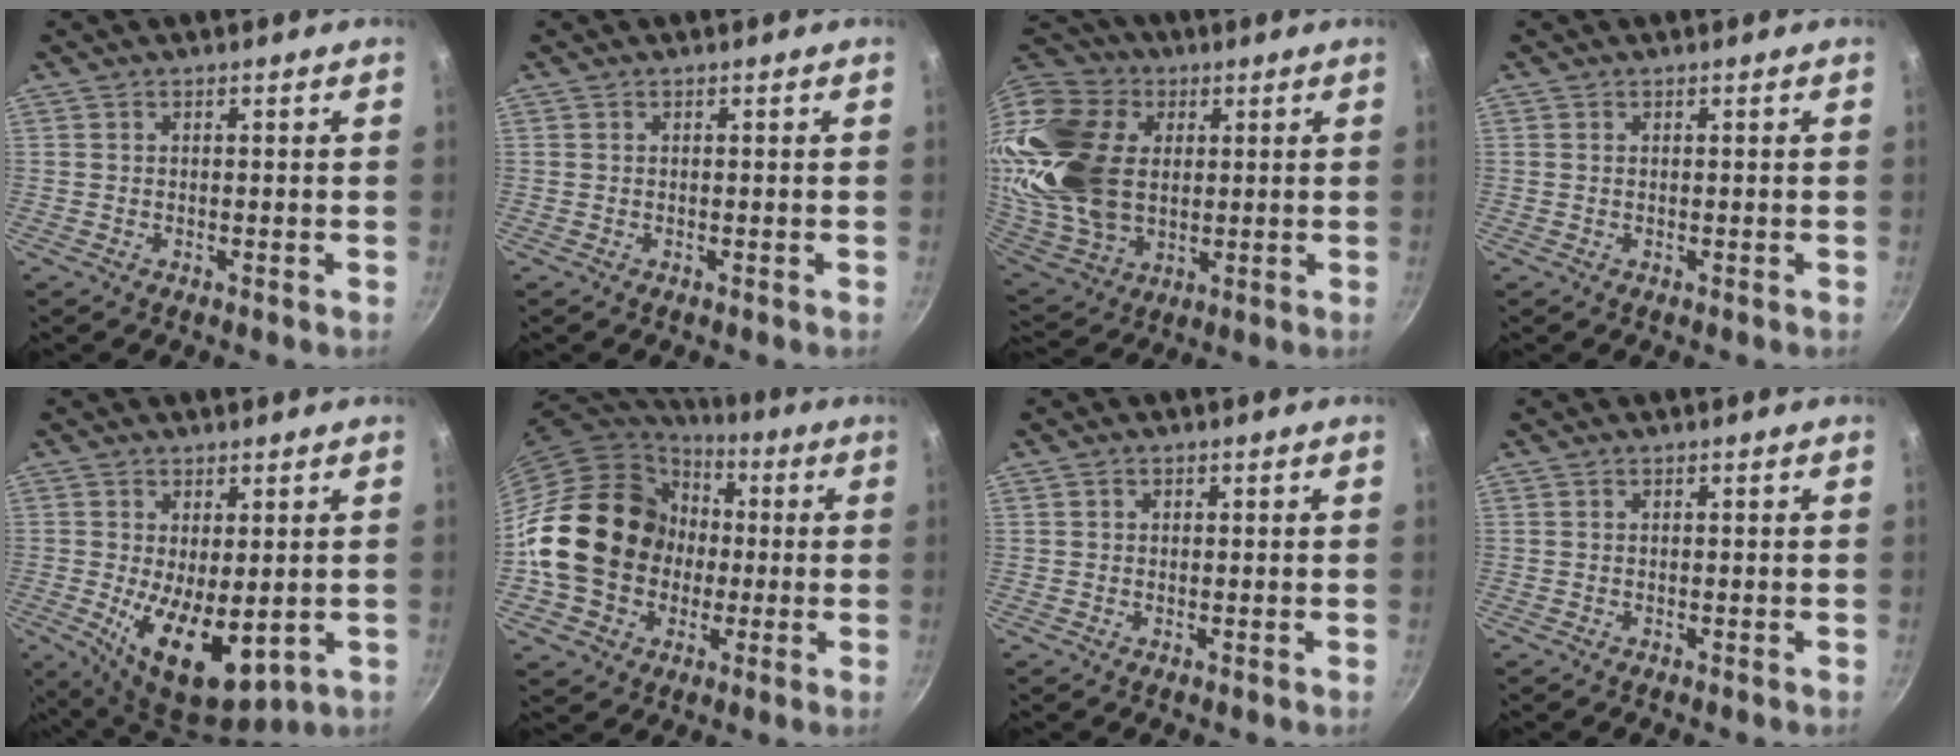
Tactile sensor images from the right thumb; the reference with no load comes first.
{"total": 0.0}
{"total": 27.4, "force": [5.5, 19.2, 18.8], "torque": [-0.388, 0.001, 0.111]}
{"total": 0.0}
{"total": 12.3, "force": [-1.3, 6.2, 10.5], "torque": [-0.157, -0.022, -0.004]}
{"total": 21.9, "force": [-0.7, 18.4, 11.8], "torque": [-0.189, 0.037, -0.005]}
{"total": 1.0, "force": [0.2, 0.9, 0.3], "torque": [-0.002, 0.002, 0.002]}
{"total": 0.0}